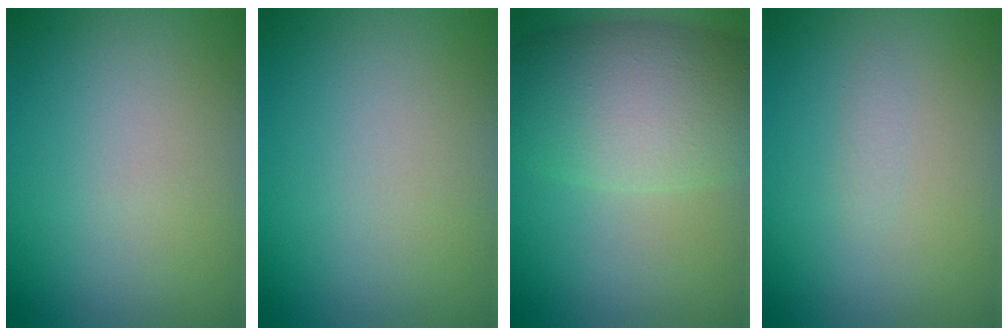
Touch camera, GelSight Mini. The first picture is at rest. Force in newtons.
{"total": 0.0}
{"total": 9.5, "press": 9.5, "slide": 0.3}
{"total": 0.6, "press": 0.6, "slide": 0.1}